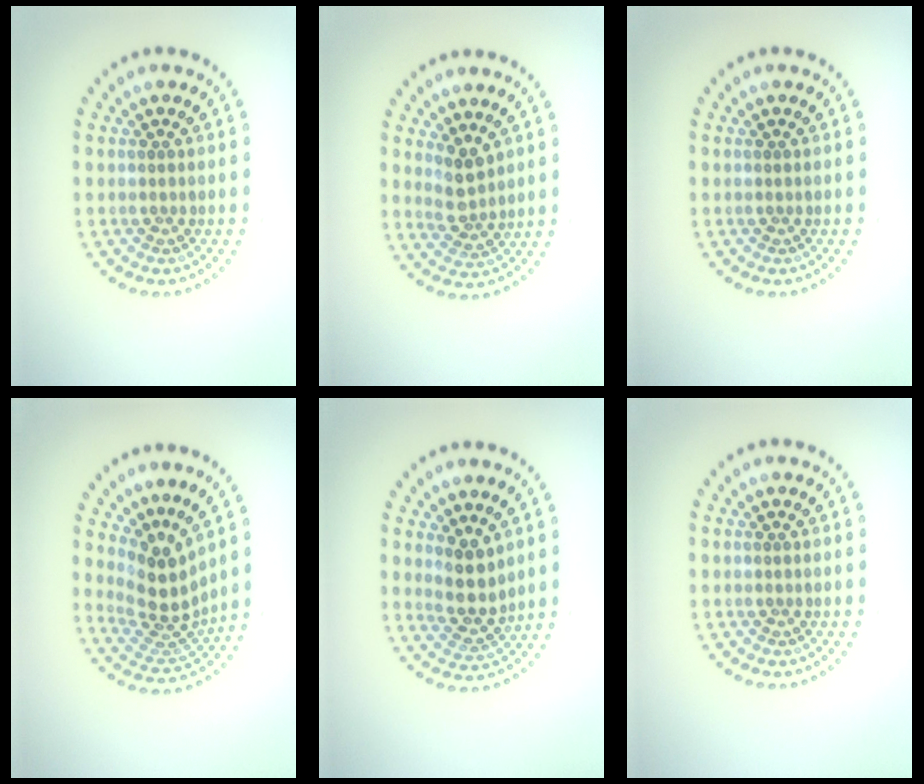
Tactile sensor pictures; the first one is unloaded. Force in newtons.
{"total": 2.4, "press": 2.1, "slide": 1.0}
{"total": 0.0}
{"total": 4.0, "press": 2.8, "slide": 2.8}
{"total": 2.9, "press": 2.4, "slide": 1.6}
{"total": 0.0}